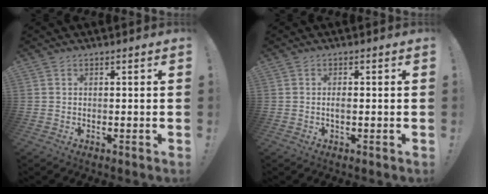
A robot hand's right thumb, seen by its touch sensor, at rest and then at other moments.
{"total": 1.6, "force": [-0.4, 0.6, 1.4], "torque": [-0.020, -0.001, -0.010]}